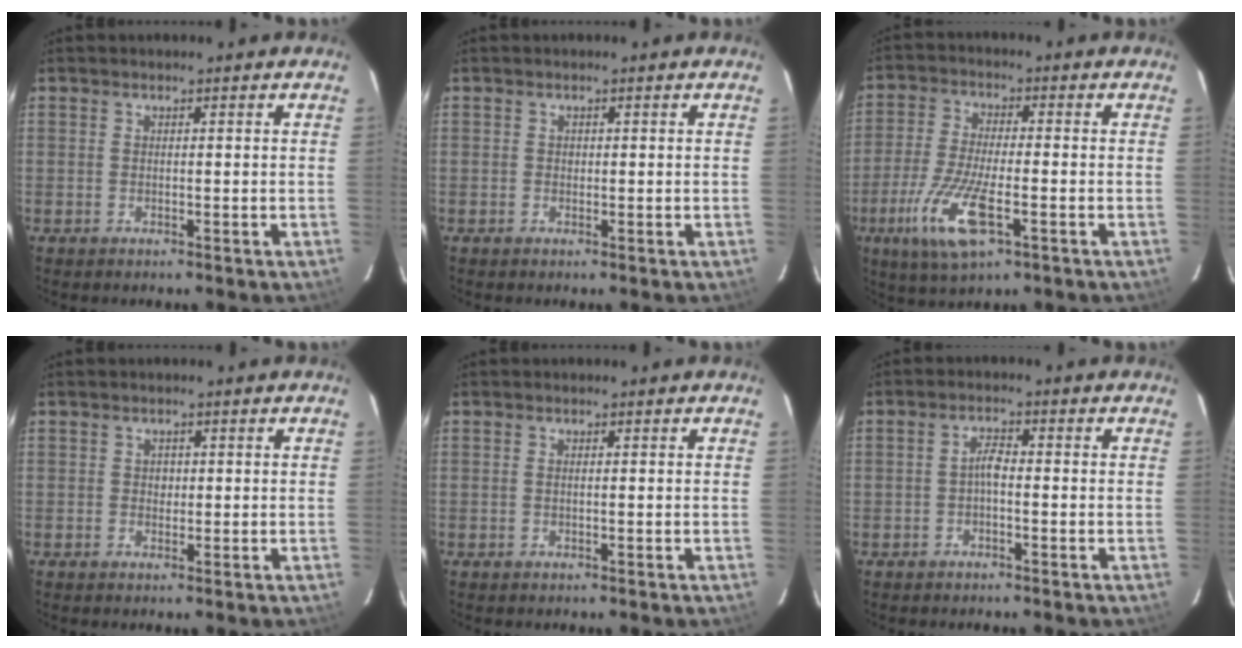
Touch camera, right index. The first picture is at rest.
{"total": 0.5, "force": [0.0, 0.5, 0.1], "torque": [0.001, 0.002, 0.001]}
{"total": 11.7, "force": [-4.8, 3.4, 10.2], "torque": [-0.221, -0.019, -0.091]}
{"total": 1.2, "force": [0.1, 1.2, 0.3], "torque": [-0.002, 0.003, 0.001]}
{"total": 0.6, "force": [0.0, -0.1, 0.6], "torque": [-0.011, 0.002, -0.001]}
{"total": 3.3, "force": [-1.3, 0.9, 2.9], "torque": [-0.061, 0.012, -0.026]}